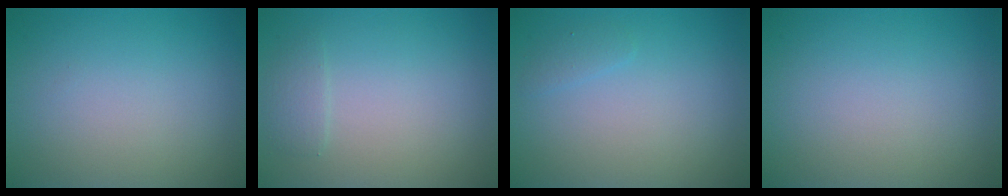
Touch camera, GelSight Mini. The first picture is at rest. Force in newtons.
{"total": 1.1, "press": 1.1, "slide": 0.2}
{"total": 0.8, "press": 0.8, "slide": 0.1}
{"total": 0.0}